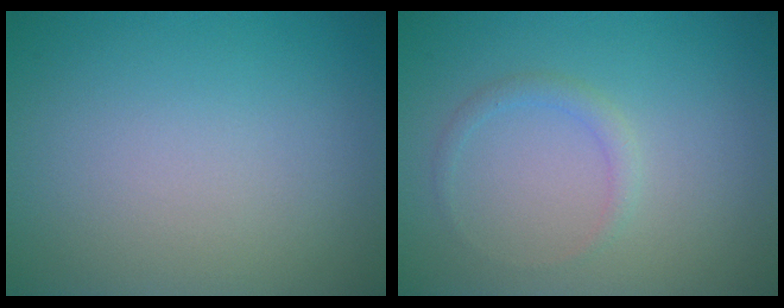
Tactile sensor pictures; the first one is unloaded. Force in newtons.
{"total": 1.1, "press": 1.1, "slide": 0.1}